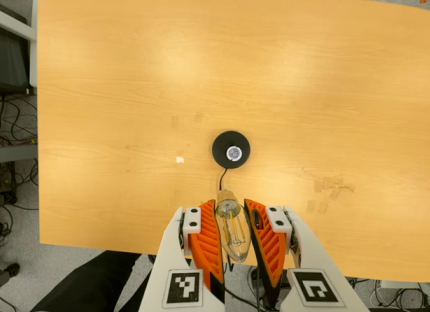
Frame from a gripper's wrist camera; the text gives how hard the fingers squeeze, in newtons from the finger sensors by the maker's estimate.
{"total": 20.3, "left": 21.9, "right": 18.7}